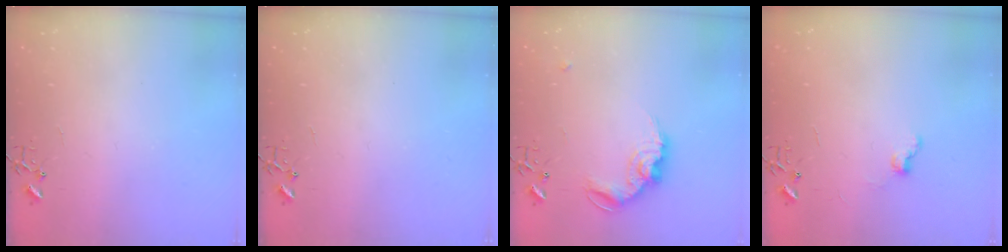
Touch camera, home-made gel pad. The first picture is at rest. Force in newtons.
{"total": 0.0}
{"total": 12.7, "press": 12.7, "slide": 0.5}
{"total": 6.6, "press": 6.6, "slide": 0.7}